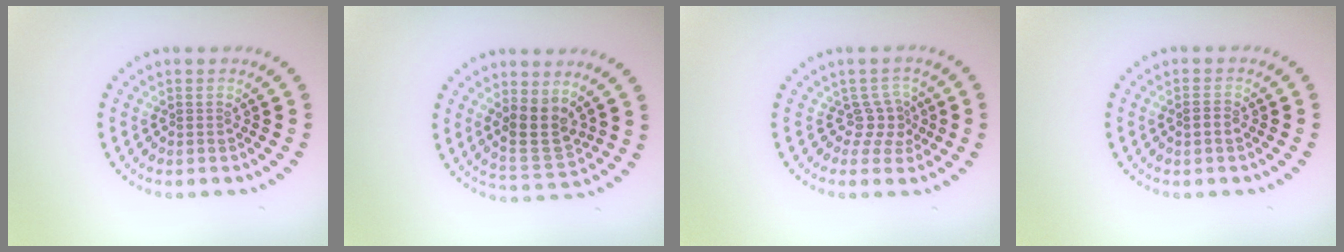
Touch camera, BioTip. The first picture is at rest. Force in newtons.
{"total": 3.6, "press": 3.3, "slide": 1.5}
{"total": 2.3, "press": 1.5, "slide": 1.8}
{"total": 0.9, "press": 0.9, "slide": 0.2}